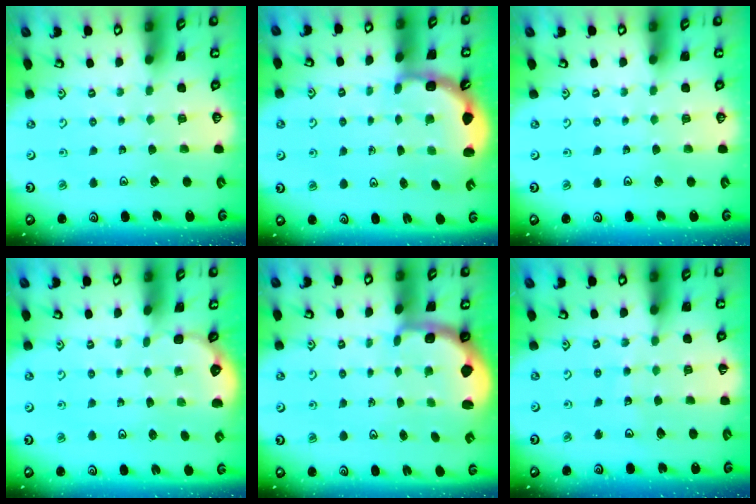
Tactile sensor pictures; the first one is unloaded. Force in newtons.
{"total": 3.1, "press": 2.5, "slide": 1.9}
{"total": 0.0}
{"total": 1.6, "press": 0.9, "slide": 1.3}
{"total": 1.6, "press": 1.2, "slide": 1.1}
{"total": 6.2, "press": 6.2, "slide": 0.8}